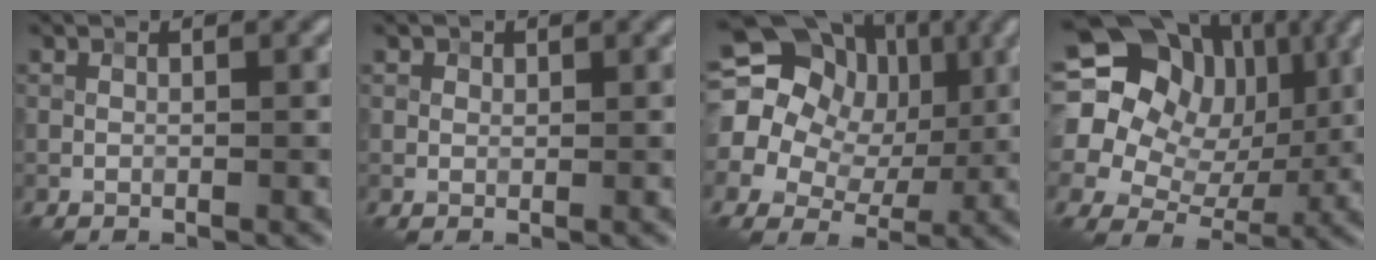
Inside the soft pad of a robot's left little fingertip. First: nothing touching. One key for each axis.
{"total": 0.8, "fx": 0.5, "fy": 0.7, "fz": 0.2, "tx": 0.000, "ty": -0.001, "tz": 0.004}
{"total": 16.4, "fx": 3.7, "fy": 14.0, "fz": 7.6, "tx": -0.160, "ty": 0.037, "tz": 0.041}
{"total": 18.2, "fx": 5.4, "fy": 15.4, "fz": 8.1, "tx": -0.184, "ty": 0.047, "tz": 0.066}